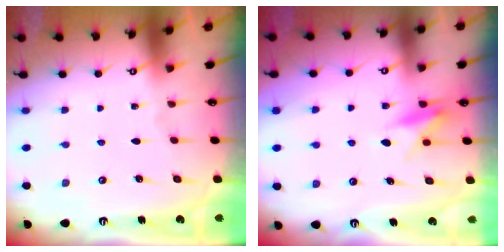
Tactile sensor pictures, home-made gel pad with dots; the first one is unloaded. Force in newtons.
{"total": 7.3, "press": 7.2, "slide": 0.6}